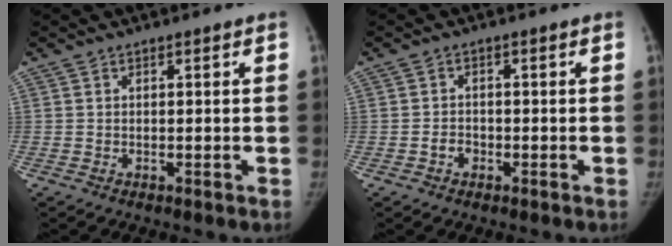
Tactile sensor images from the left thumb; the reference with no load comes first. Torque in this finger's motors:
{"motor_torque": [-0.36, 0.27, 0.50, 0.28, -0.01]}